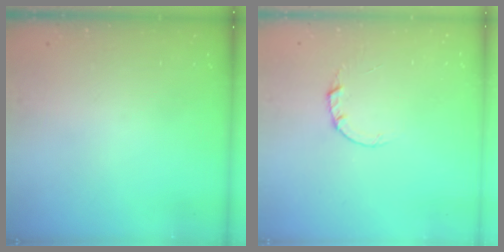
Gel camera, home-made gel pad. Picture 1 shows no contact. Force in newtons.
{"total": 2.0, "press": 2.0, "slide": 0.2}